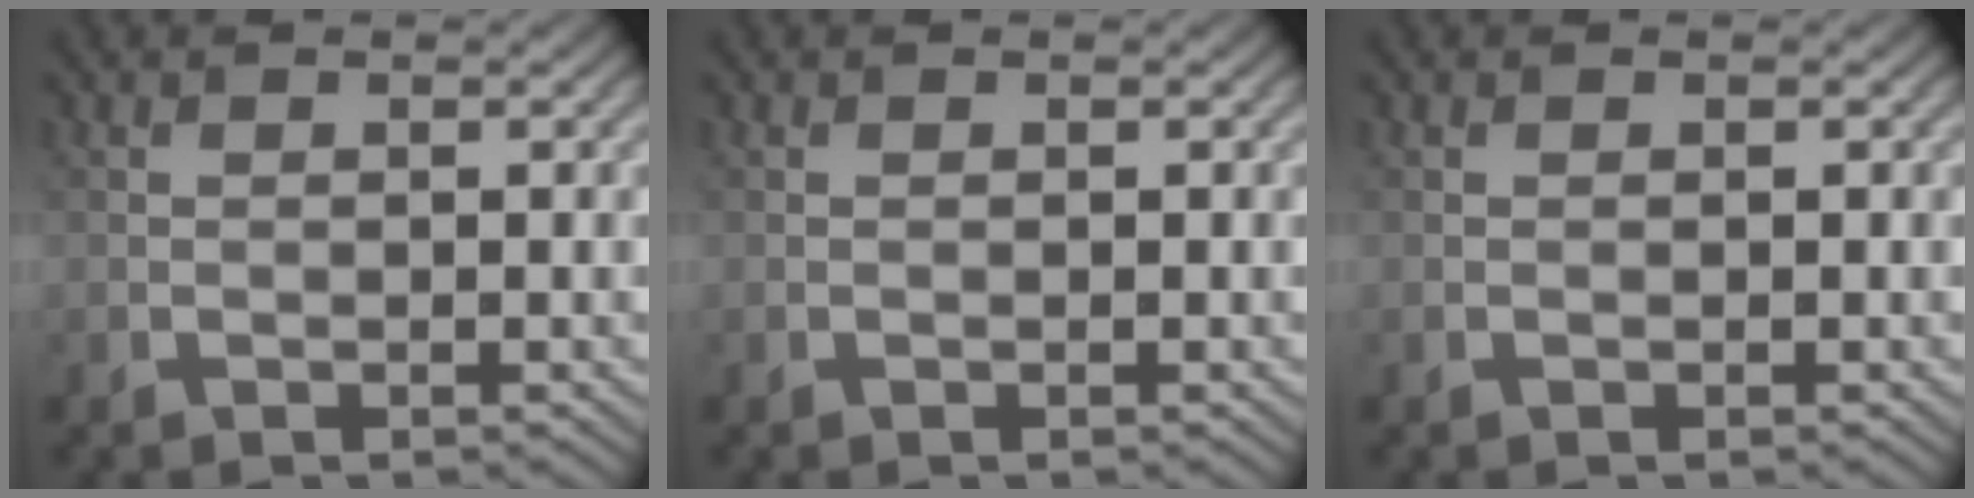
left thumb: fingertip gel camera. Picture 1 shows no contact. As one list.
[{"total": 0.0}, {"total": 0.0}]